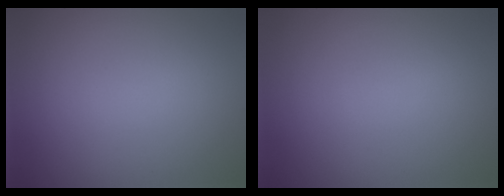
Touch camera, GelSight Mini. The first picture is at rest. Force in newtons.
{"total": 0.0}